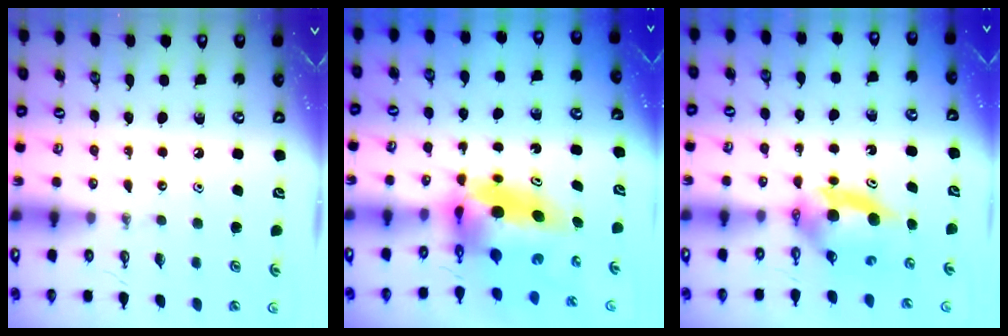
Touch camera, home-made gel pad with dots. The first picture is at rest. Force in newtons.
{"total": 7.6, "press": 7.4, "slide": 1.6}
{"total": 6.3, "press": 5.8, "slide": 2.3}